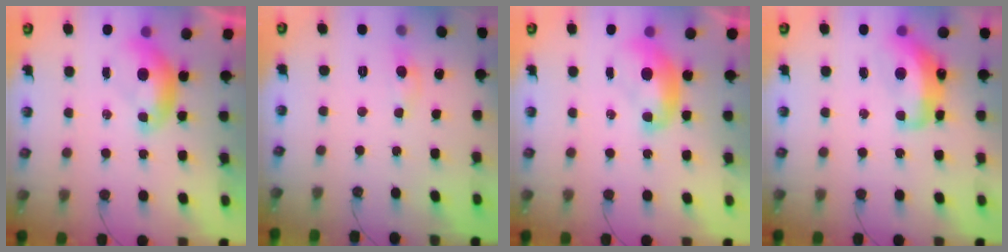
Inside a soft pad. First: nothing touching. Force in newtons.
{"total": 0.7, "press": 0.6, "slide": 0.4}
{"total": 1.8, "press": 1.8, "slide": 0.2}
{"total": 6.4, "press": 6.3, "slide": 0.9}